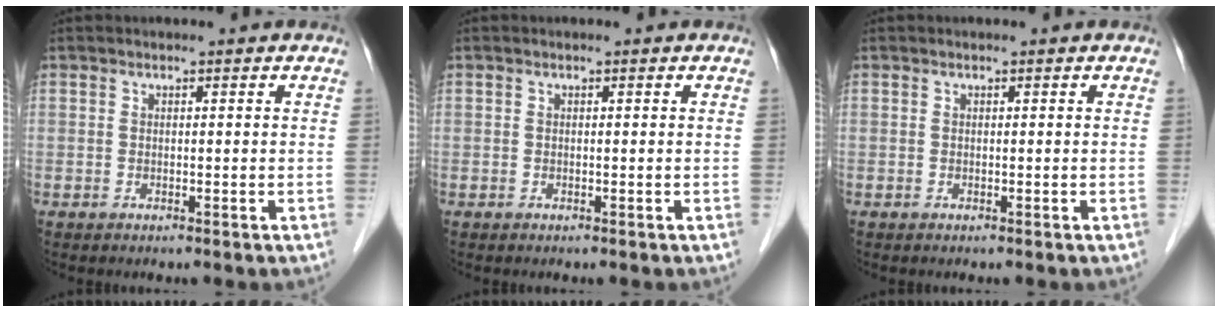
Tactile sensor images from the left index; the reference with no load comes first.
{"total": 0.0}
{"total": 0.0}